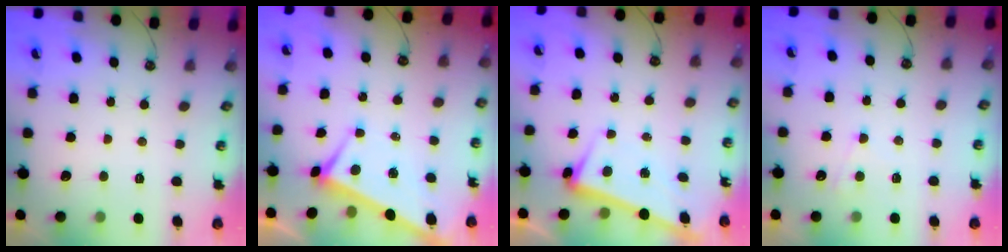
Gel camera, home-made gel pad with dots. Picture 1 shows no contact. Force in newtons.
{"total": 3.8, "press": 3.8, "slide": 0.4}
{"total": 2.3, "press": 2.2, "slide": 0.7}
{"total": 4.8, "press": 4.8, "slide": 0.5}